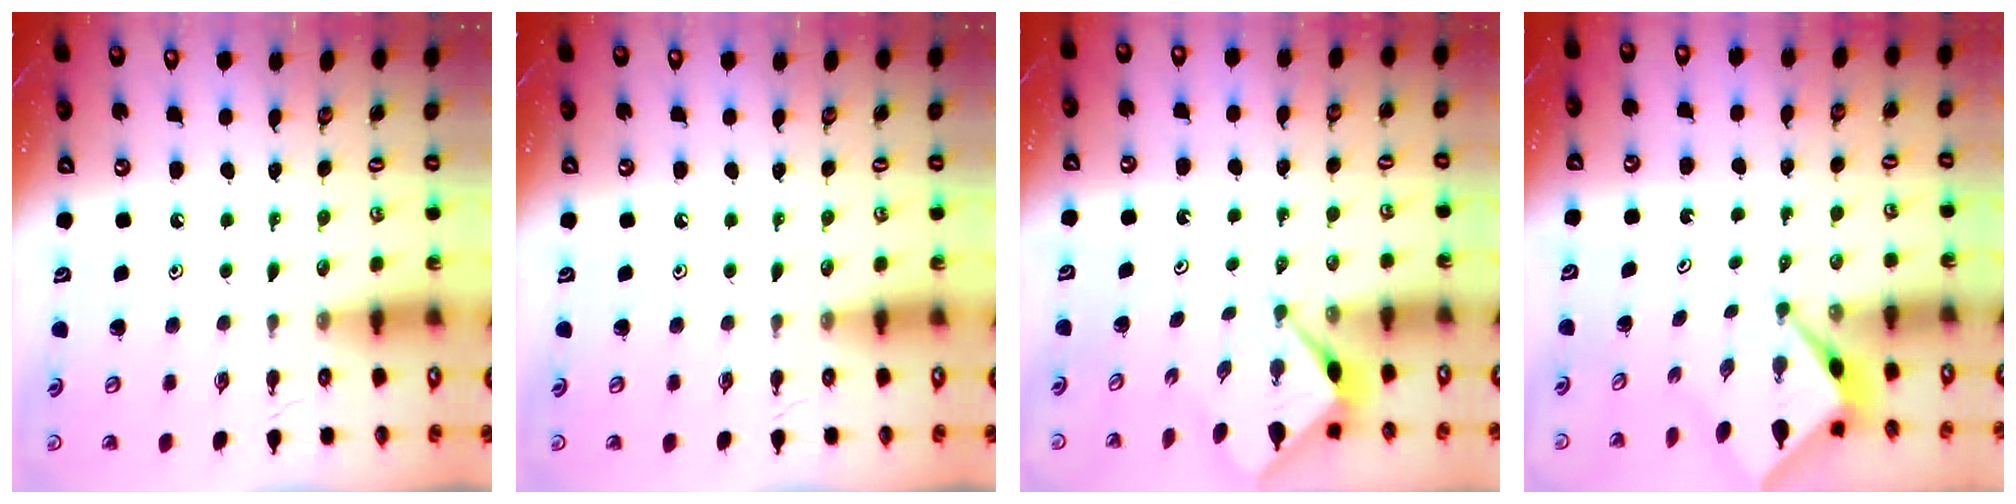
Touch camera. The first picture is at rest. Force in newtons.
{"total": 0.0}
{"total": 3.3, "press": 3.3, "slide": 0.3}
{"total": 2.5, "press": 2.5, "slide": 0.2}